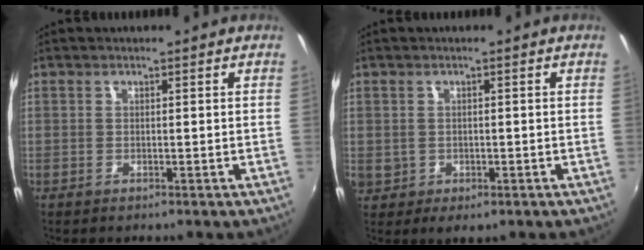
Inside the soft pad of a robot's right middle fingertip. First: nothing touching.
{"total": 3.9, "force": [-0.2, 3.4, 1.9], "torque": [-0.037, -0.006, 0.002]}